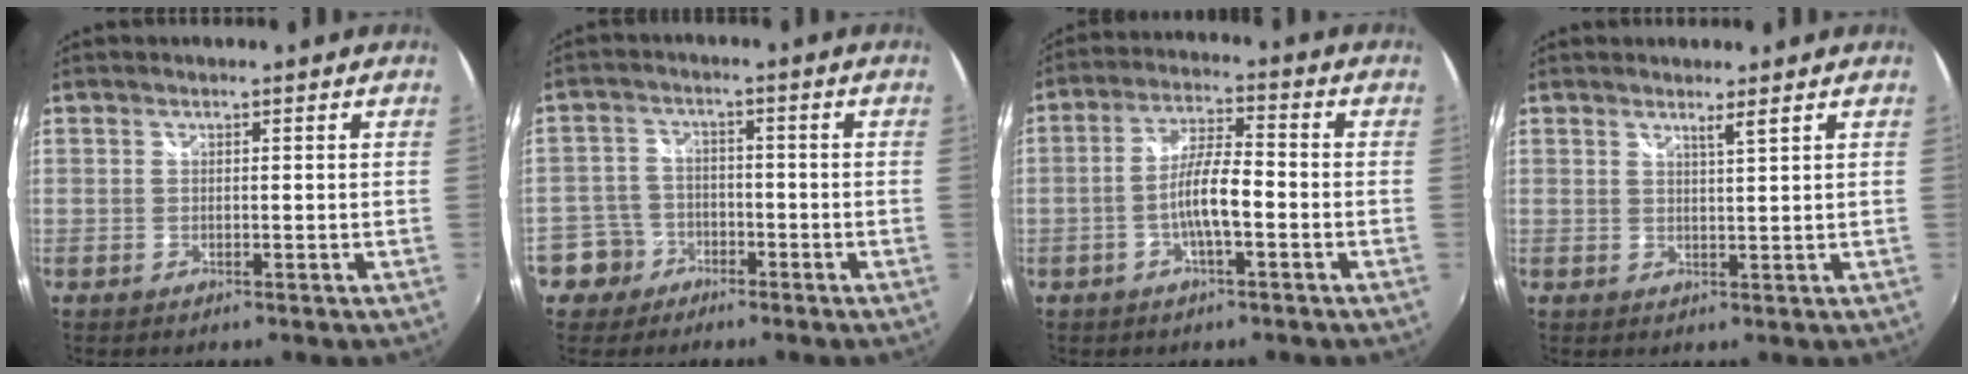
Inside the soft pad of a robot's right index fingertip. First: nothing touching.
{"total": 6.1, "force": [-3.4, 5.0, 0.4], "torque": [-0.017, 0.019, -0.065]}
{"total": 7.0, "force": [-2.4, 1.2, 6.5], "torque": [-0.129, 0.007, -0.044]}
{"total": 1.7, "force": [1.3, -0.5, 1.0], "torque": [-0.021, -0.007, 0.018]}